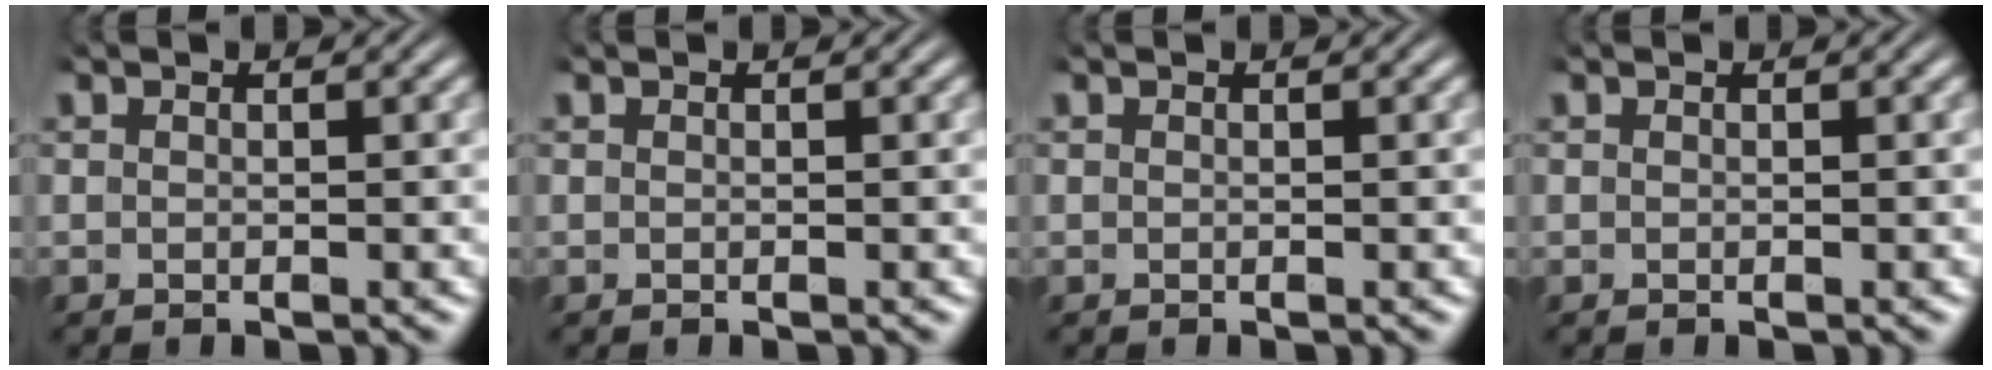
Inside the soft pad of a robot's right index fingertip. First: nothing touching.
{"total": 0.0}
{"total": 0.0}
{"total": 0.0}